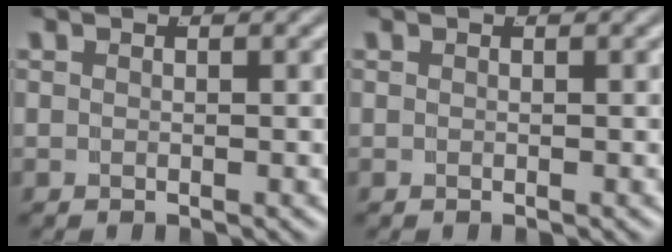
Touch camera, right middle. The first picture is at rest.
{"total": 0.0}